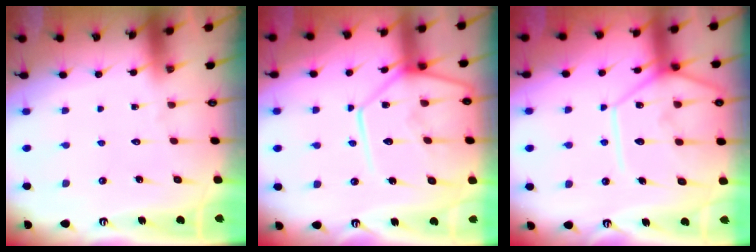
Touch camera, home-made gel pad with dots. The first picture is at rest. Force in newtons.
{"total": 15.1, "press": 15.0, "slide": 1.6}
{"total": 13.4, "press": 13.4, "slide": 1.0}